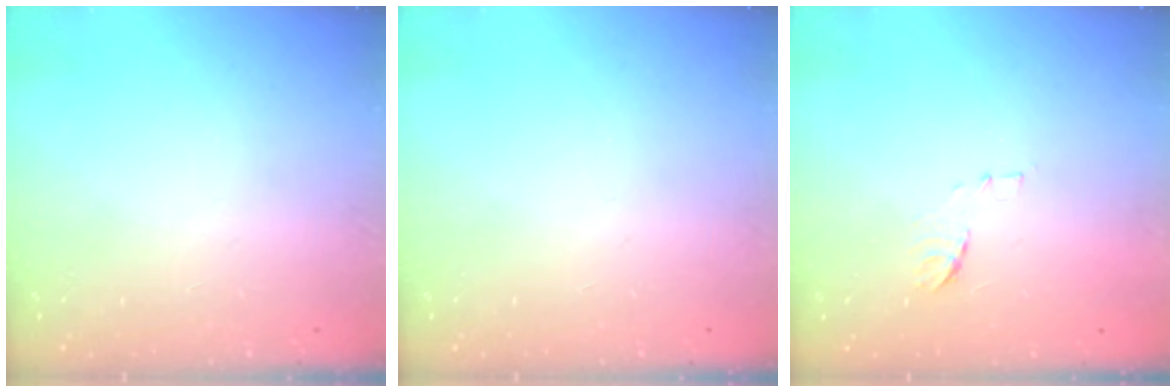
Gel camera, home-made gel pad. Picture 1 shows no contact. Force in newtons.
{"total": 0.0}
{"total": 6.8, "press": 6.8, "slide": 0.5}